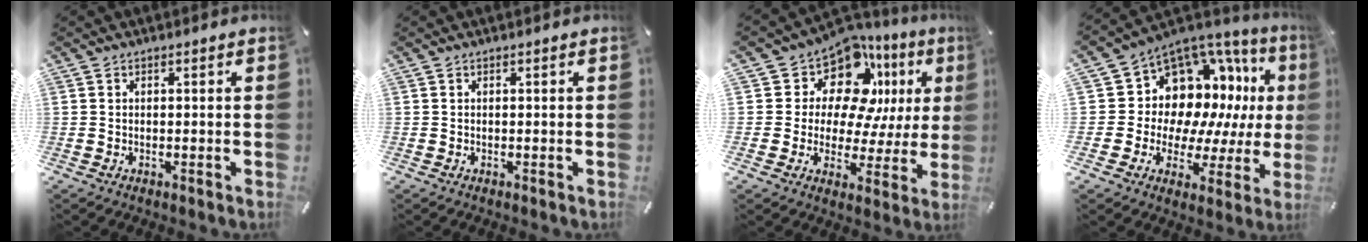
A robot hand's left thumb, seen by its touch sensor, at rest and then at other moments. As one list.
[{"total": 0.0}, {"total": 13.4, "force": [7.9, 8.8, 6.4], "torque": [-0.106, -0.074, 0.140]}, {"total": 11.5, "force": [4.3, 9.9, 4.1], "torque": [-0.062, -0.074, 0.093]}]